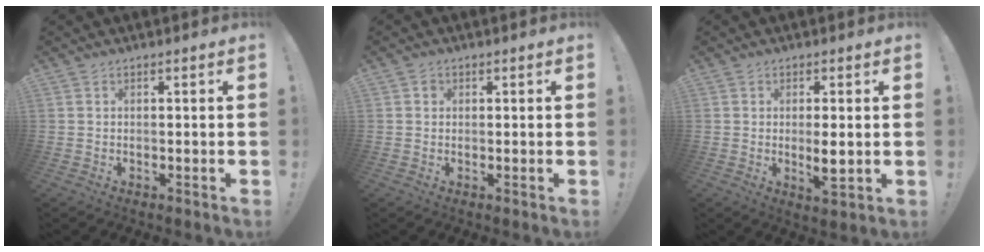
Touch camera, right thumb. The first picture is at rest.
{"total": 1.4, "force": [0.4, 1.3, 0.4], "torque": [-0.003, 0.001, 0.006]}
{"total": 5.4, "force": [-0.2, 1.4, 5.2], "torque": [-0.079, -0.012, -0.005]}